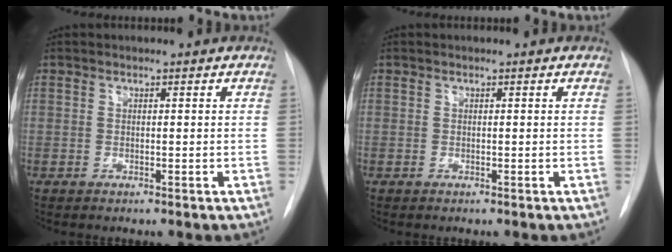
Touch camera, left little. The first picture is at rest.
{"total": 0.0}